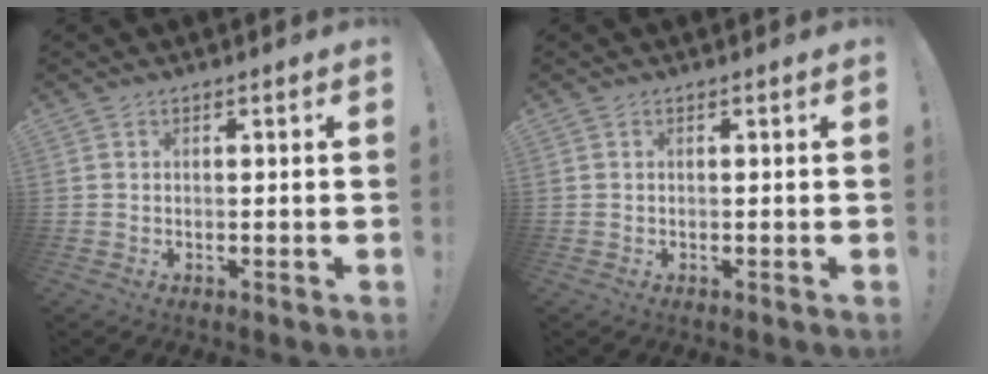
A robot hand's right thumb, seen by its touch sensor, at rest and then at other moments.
{"total": 0.0}